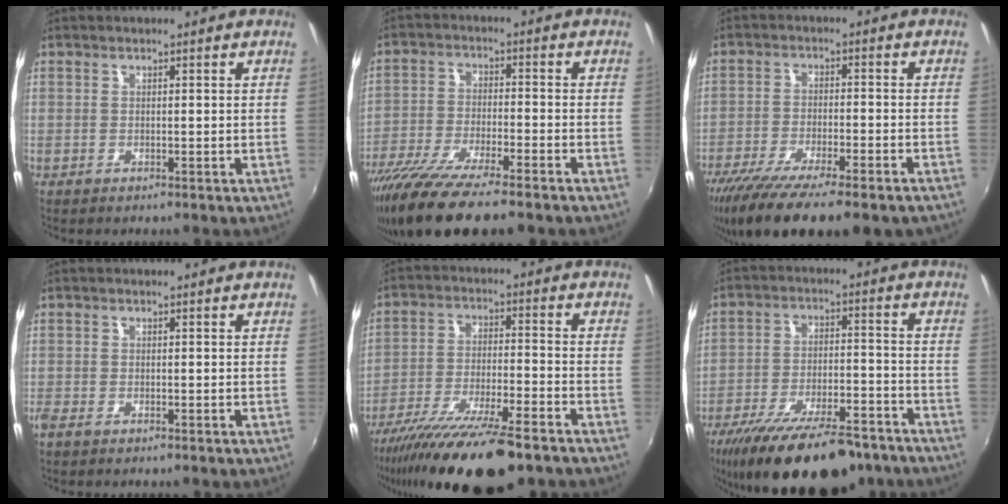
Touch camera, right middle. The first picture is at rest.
{"total": 16.0, "force": [-12.7, 2.2, 9.5], "torque": [-0.199, -0.048, -0.226]}
{"total": 18.0, "force": [-13.8, 3.6, 11.0], "torque": [-0.210, -0.067, -0.215]}
{"total": 1.2, "force": [-0.9, 0.3, 0.7], "torque": [-0.017, -0.007, -0.019]}
{"total": 19.1, "force": [-14.9, 3.1, 11.6], "torque": [-0.224, -0.054, -0.250]}
{"total": 22.1, "force": [-17.1, 6.9, 12.1], "torque": [-0.224, -0.036, -0.253]}